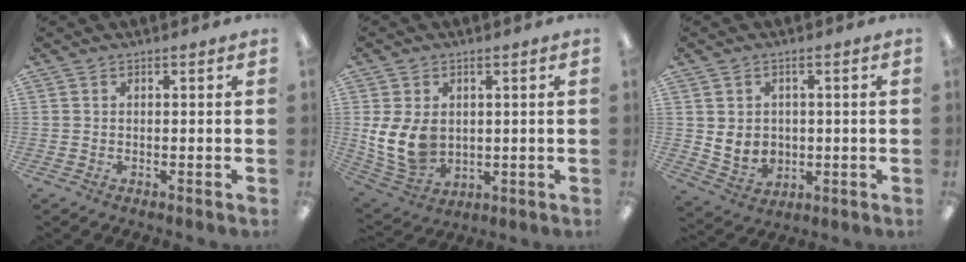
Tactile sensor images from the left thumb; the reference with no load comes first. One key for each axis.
{"total": 11.2, "fx": 0.8, "fy": 8.3, "fz": 7.5, "tx": -0.172, "ty": -0.010, "tz": 0.016}
{"total": 6.0, "fx": 0.7, "fy": 5.4, "fz": 2.5, "tx": -0.054, "ty": -0.001, "tz": 0.016}